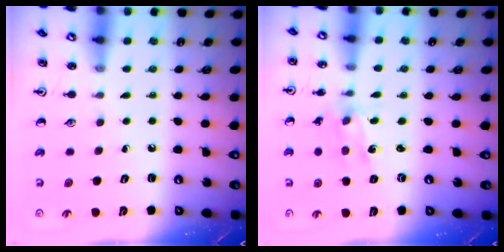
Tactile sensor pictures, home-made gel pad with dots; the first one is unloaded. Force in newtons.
{"total": 1.9, "press": 1.9, "slide": 0.2}